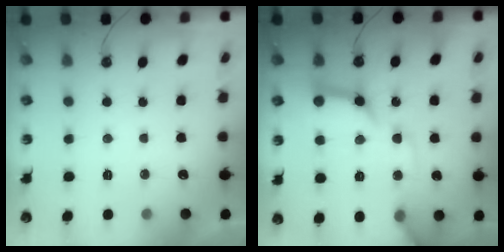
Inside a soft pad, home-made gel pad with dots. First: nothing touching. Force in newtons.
{"total": 17.1, "press": 16.9, "slide": 2.0}